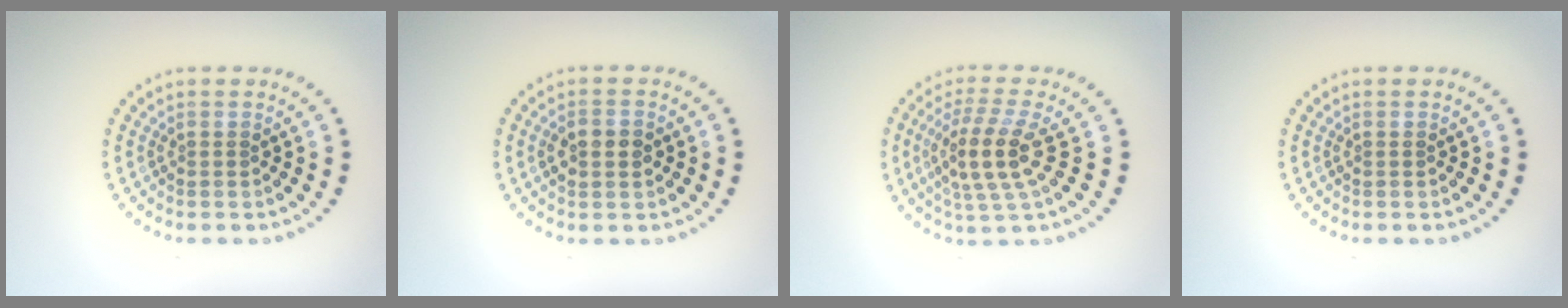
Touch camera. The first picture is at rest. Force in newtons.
{"total": 3.0, "press": 2.9, "slide": 0.3}
{"total": 4.4, "press": 3.7, "slide": 2.3}
{"total": 0.0}